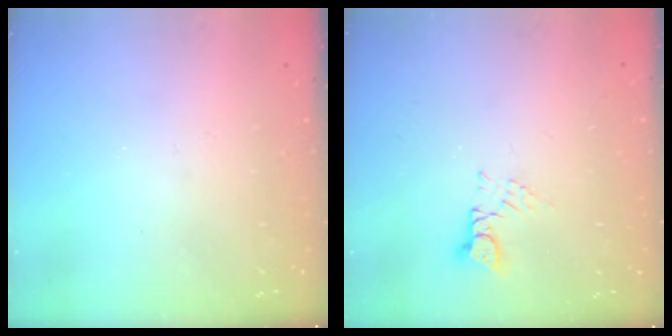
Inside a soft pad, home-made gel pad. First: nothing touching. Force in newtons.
{"total": 3.0, "press": 3.0, "slide": 0.4}